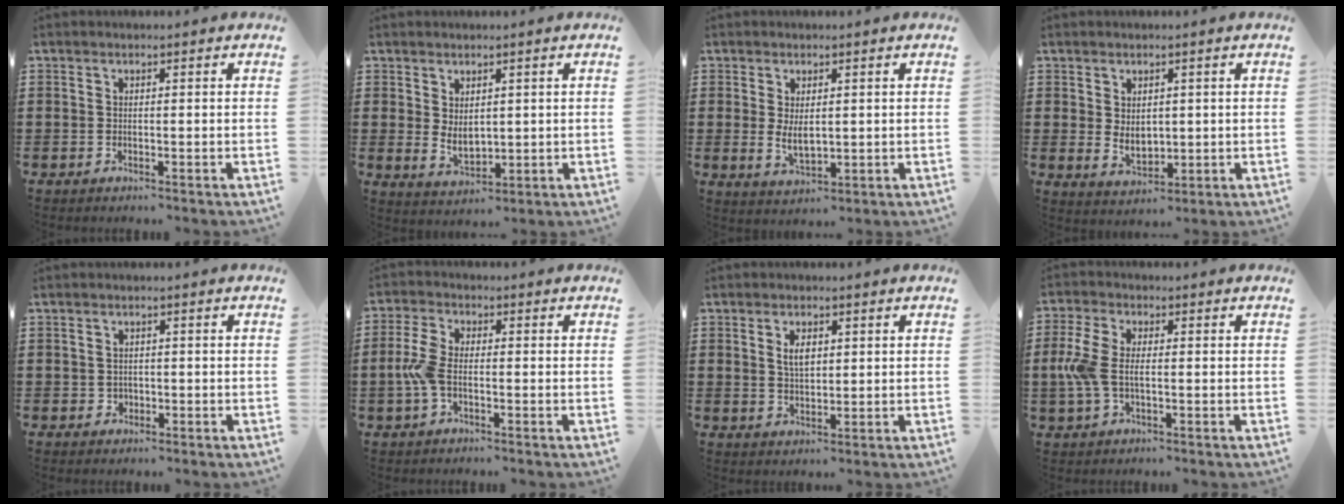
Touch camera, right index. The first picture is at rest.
{"total": 3.1, "force": [1.0, 2.0, 2.1], "torque": [-0.036, 0.002, 0.019]}
{"total": 3.5, "force": [0.4, 1.7, 3.0], "torque": [-0.050, 0.002, 0.006]}
{"total": 3.2, "force": [0.7, 2.4, 2.1], "torque": [-0.029, 0.001, 0.010]}
{"total": 1.1, "force": [-0.1, 1.0, 0.3], "torque": [-0.010, 0.005, -0.004]}
{"total": 4.8, "force": [-1.0, 2.3, 4.0], "torque": [-0.106, -0.005, -0.028]}
{"total": 3.3, "force": [1.1, 1.6, 2.7], "torque": [-0.050, 0.004, 0.016]}
{"total": 6.1, "force": [-0.5, 3.2, 5.1], "torque": [-0.137, -0.007, -0.020]}